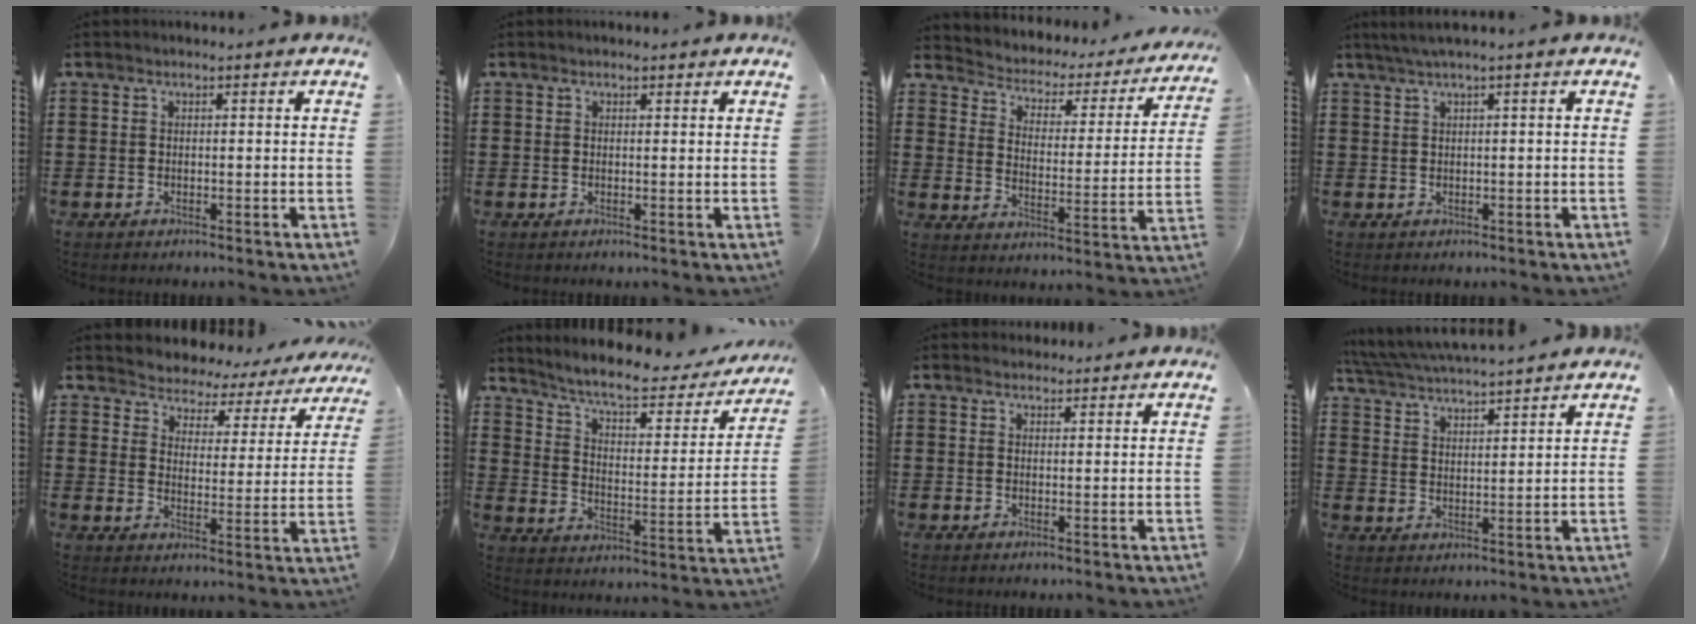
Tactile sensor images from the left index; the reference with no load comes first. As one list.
[{"total": 0.7, "force": [0.6, 0.3, 0.1], "torque": [-0.004, 0.002, 0.012]}, {"total": 2.0, "force": [1.5, 1.3, 0.2], "torque": [-0.023, -0.019, 0.014]}, {"total": 1.2, "force": [0.5, -0.2, 1.1], "torque": [-0.019, -0.001, 0.008]}, {"total": 3.1, "force": [3.0, 0.8, -0.5], "torque": [-0.016, -0.029, 0.041]}, {"total": 6.9, "force": [5.6, 1.2, 3.9], "torque": [-0.091, -0.034, 0.089]}, {"total": 1.6, "force": [1.5, 0.6, -0.1], "torque": [-0.002, 0.004, 0.030]}, {"total": 5.4, "force": [5.2, 0.0, 1.1], "torque": [-0.046, -0.026, 0.090]}]